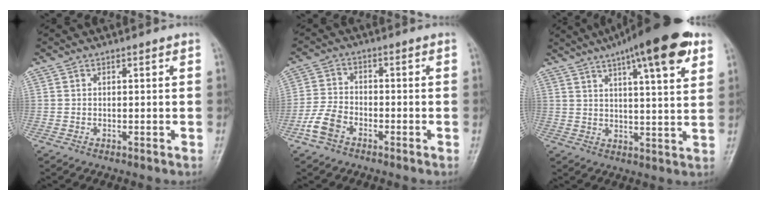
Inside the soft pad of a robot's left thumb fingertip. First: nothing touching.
{"total": 5.6, "force": [-3.3, 3.4, 2.9], "torque": [-0.064, 0.015, -0.071]}
{"total": 17.4, "force": [9.9, 4.1, 13.7], "torque": [-0.188, -0.018, 0.143]}